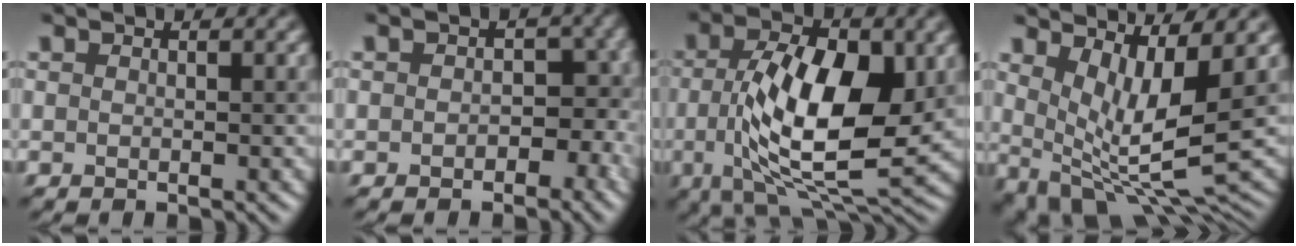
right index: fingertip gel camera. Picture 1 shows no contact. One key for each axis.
{"total": 3.9, "fx": -0.8, "fy": 2.9, "fz": 2.6, "tx": 0.002, "ty": -0.003, "tz": -0.015}
{"total": 10.6, "fx": 0.4, "fy": 4.8, "fz": 9.4, "tx": -0.164, "ty": -0.004, "tz": 0.009}
{"total": 7.5, "fx": 2.1, "fy": 2.8, "fz": 6.6, "tx": -0.132, "ty": -0.021, "tz": 0.050}